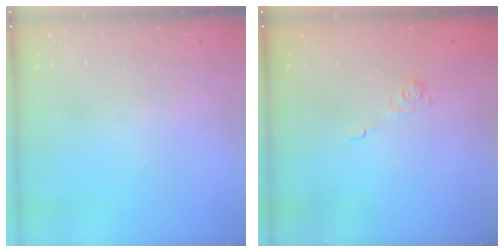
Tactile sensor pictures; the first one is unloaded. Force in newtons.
{"total": 2.2, "press": 1.7, "slide": 1.4}